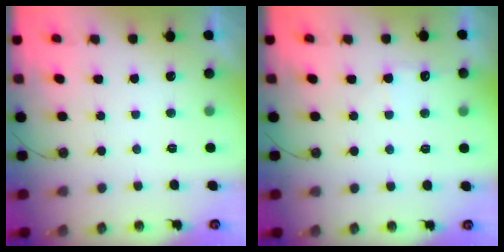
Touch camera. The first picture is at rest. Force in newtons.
{"total": 5.4, "press": 5.4, "slide": 0.6}